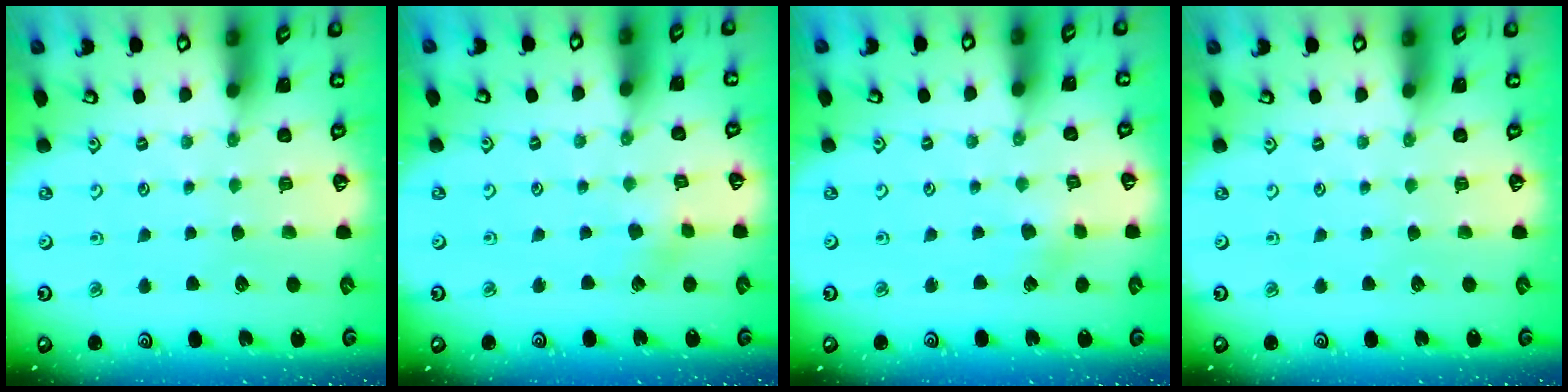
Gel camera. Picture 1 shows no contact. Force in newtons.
{"total": 2.7, "press": 2.7, "slide": 0.3}
{"total": 2.1, "press": 2.1, "slide": 0.3}
{"total": 0.0}